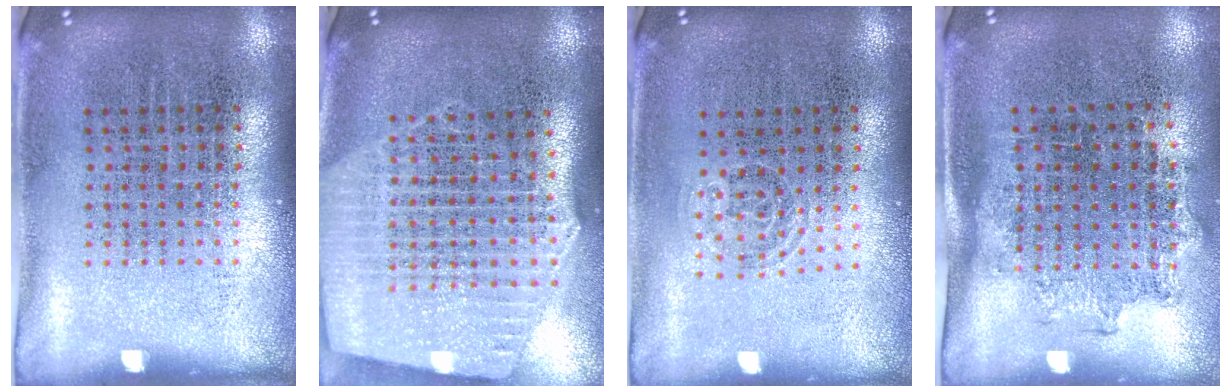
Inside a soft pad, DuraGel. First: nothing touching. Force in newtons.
{"total": 2.7, "press": 2.3, "slide": 1.4}
{"total": 0.7, "press": 0.5, "slide": 0.5}
{"total": 1.3, "press": 1.0, "slide": 0.8}